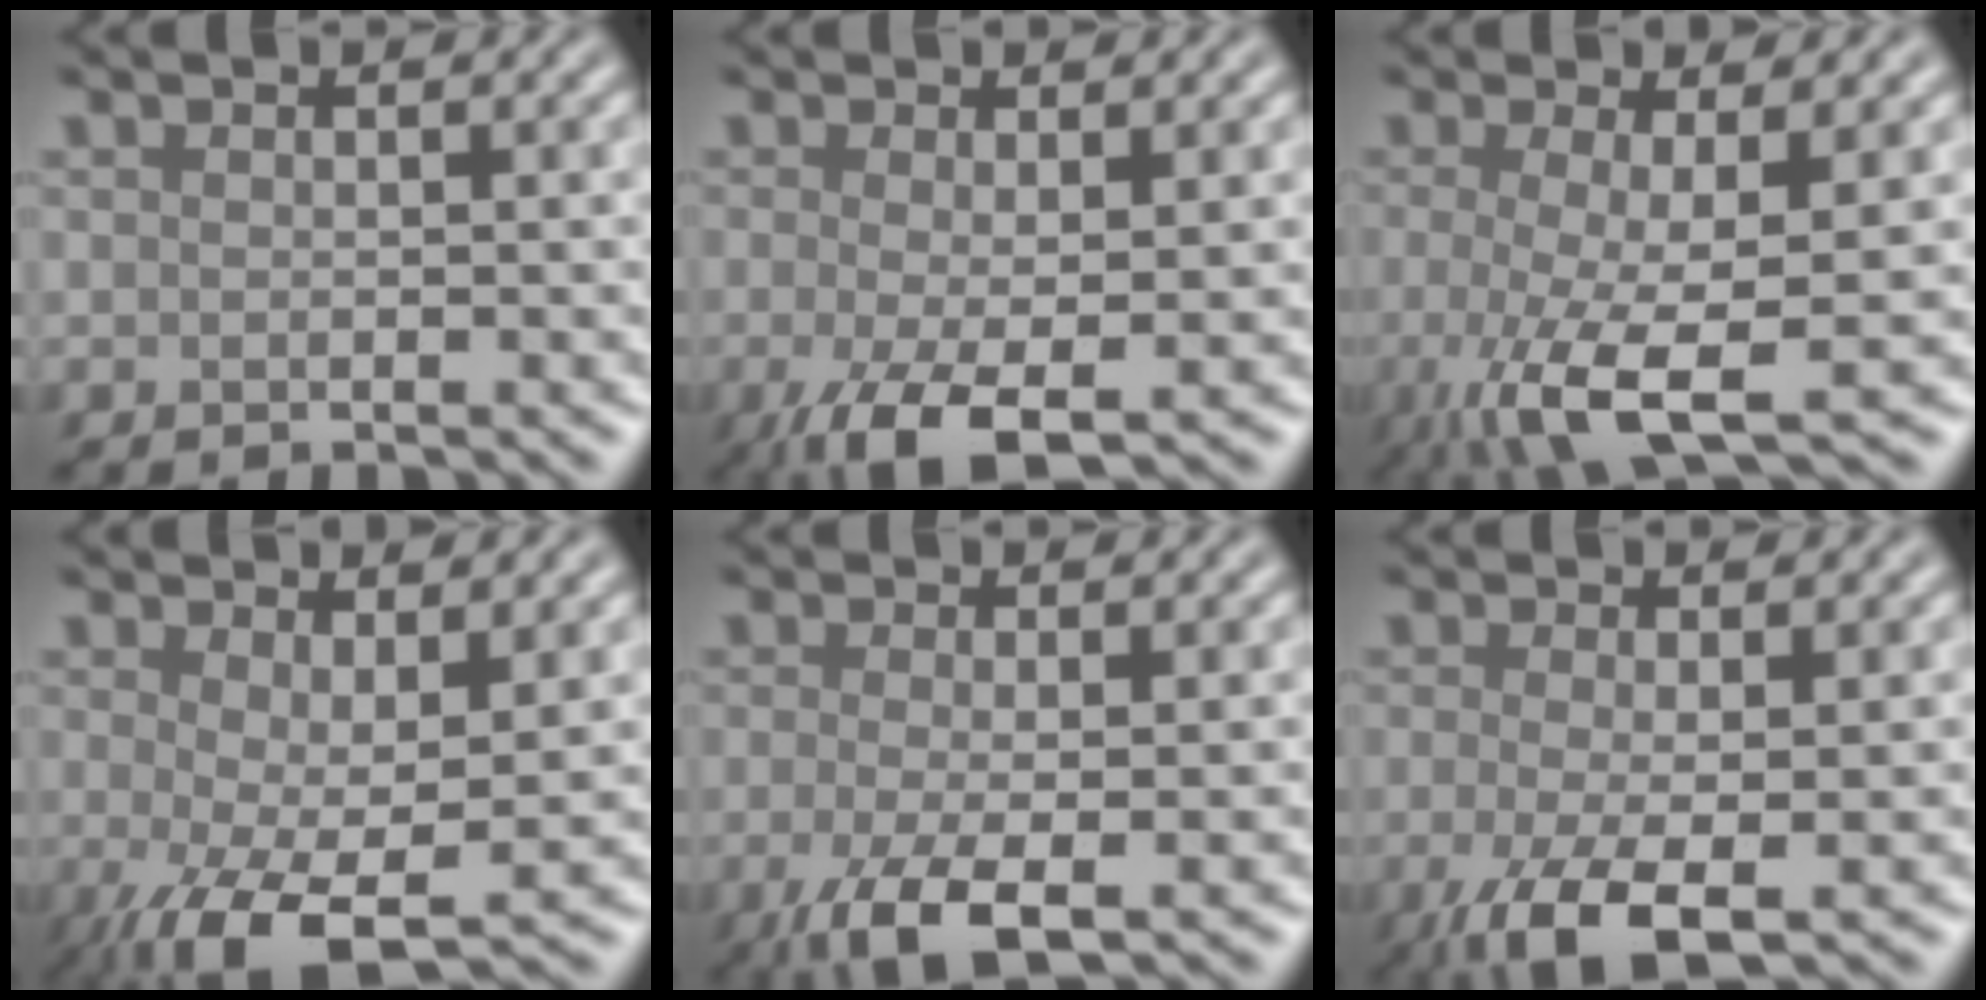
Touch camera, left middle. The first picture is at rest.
{"total": 4.2, "force": [-1.8, 0.8, 3.7], "torque": [-0.082, -0.009, -0.021]}
{"total": 6.6, "force": [-1.9, 1.4, 6.2], "torque": [-0.119, -0.011, -0.024]}
{"total": 5.5, "force": [-1.5, 1.6, 5.0], "torque": [-0.106, -0.008, -0.013]}
{"total": 4.4, "force": [-2.2, 0.9, 3.7], "torque": [-0.079, -0.004, -0.033]}
{"total": 5.0, "force": [-2.4, 1.1, 4.2], "torque": [-0.090, -0.008, -0.035]}